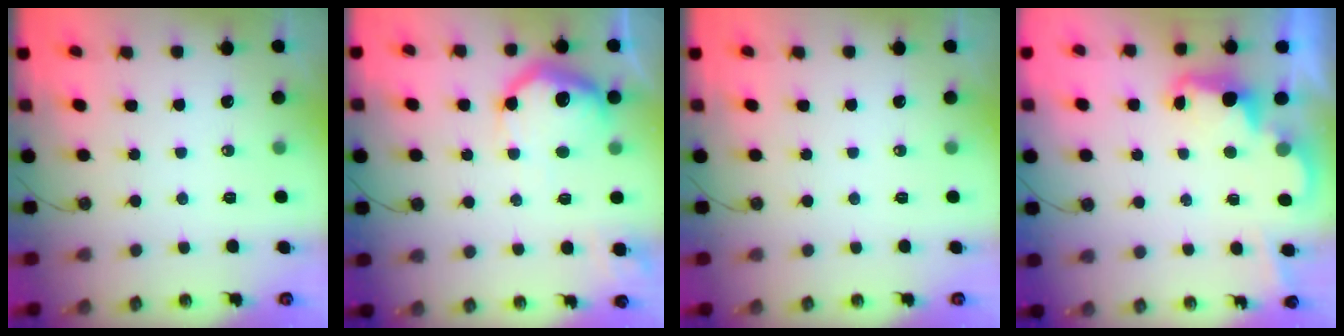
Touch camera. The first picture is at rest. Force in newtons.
{"total": 13.9, "press": 13.9, "slide": 0.9}
{"total": 0.0}
{"total": 2.5, "press": 2.5, "slide": 0.6}